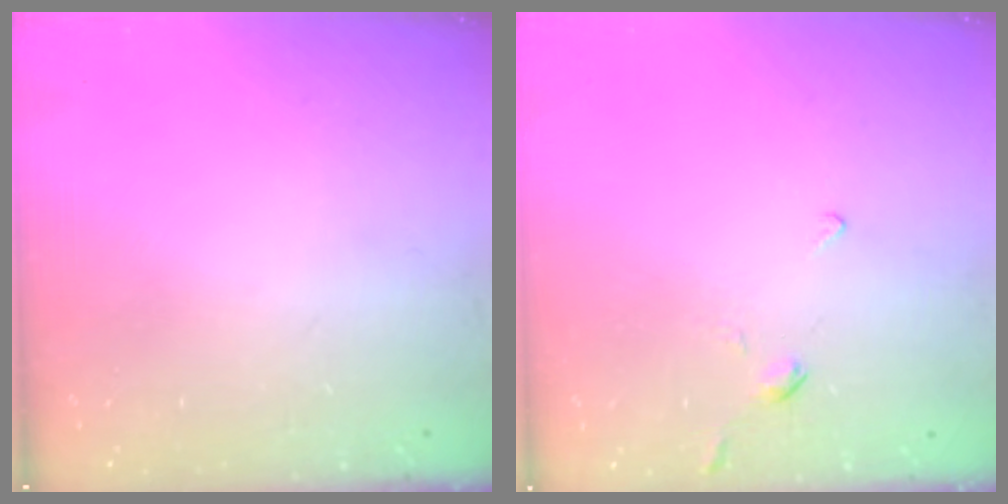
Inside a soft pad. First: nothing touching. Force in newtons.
{"total": 2.4, "press": 2.3, "slide": 0.6}